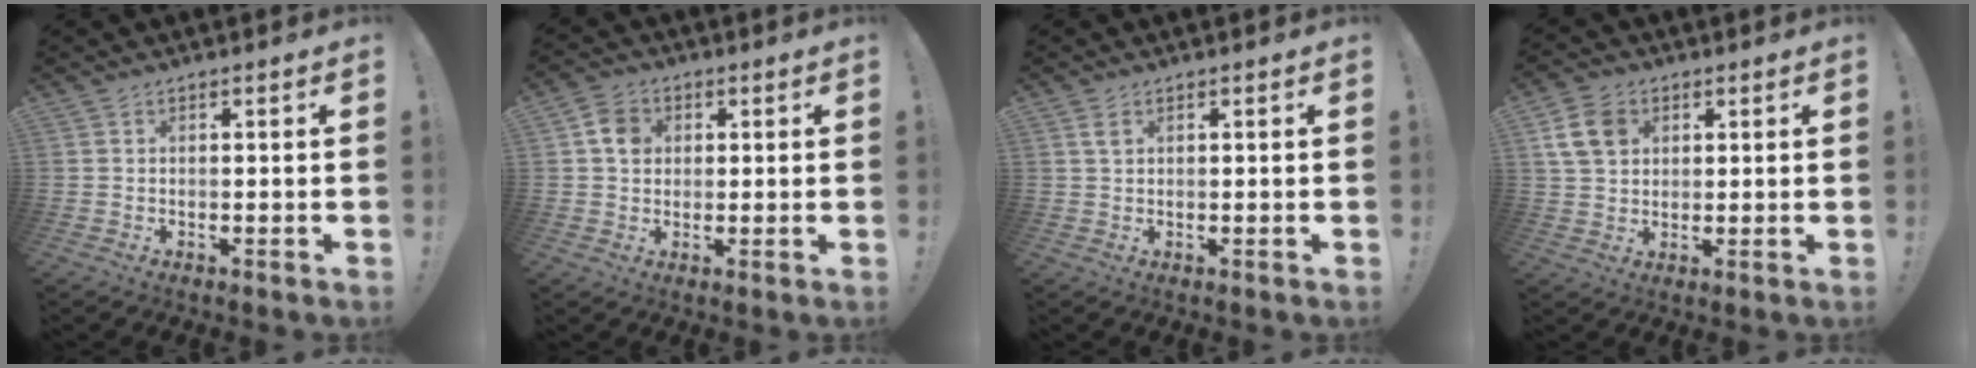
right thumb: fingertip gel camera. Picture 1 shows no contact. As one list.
[{"total": 6.8, "force": [1.8, 5.7, 3.3], "torque": [-0.041, 0.004, 0.035]}, {"total": 2.1, "force": [1.1, 0.8, 1.6], "torque": [-0.025, -0.002, 0.019]}, {"total": 9.8, "force": [3.6, 7.4, 5.3], "torque": [-0.105, -0.002, 0.073]}]